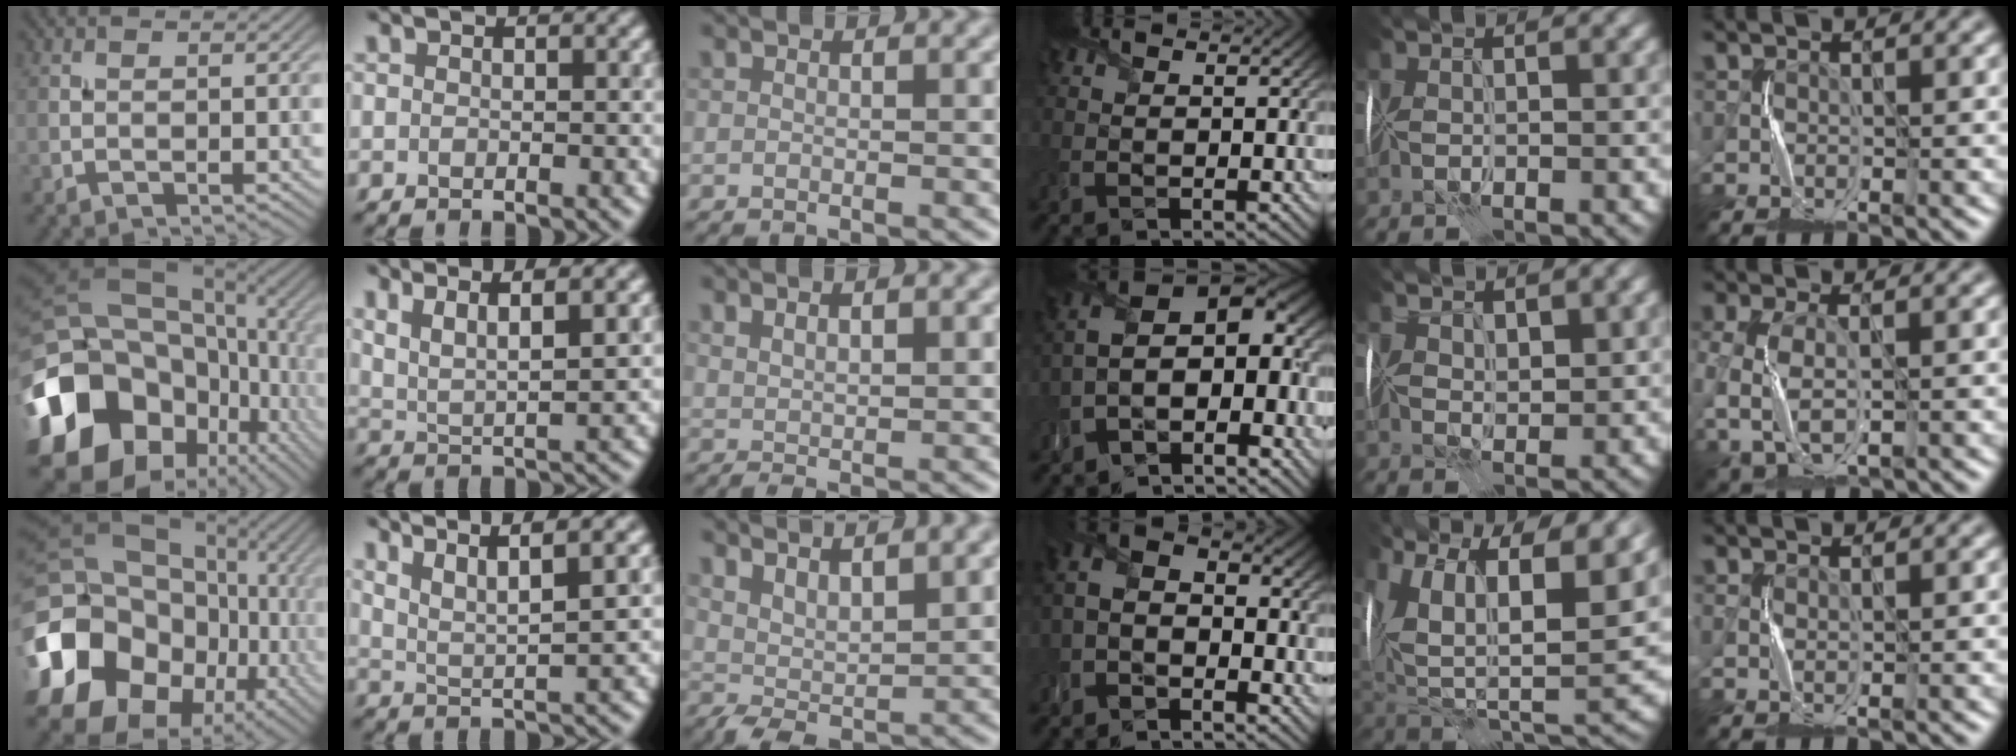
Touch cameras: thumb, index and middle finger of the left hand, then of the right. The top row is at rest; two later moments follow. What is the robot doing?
{"motion": "fold", "object": "memory foam"}